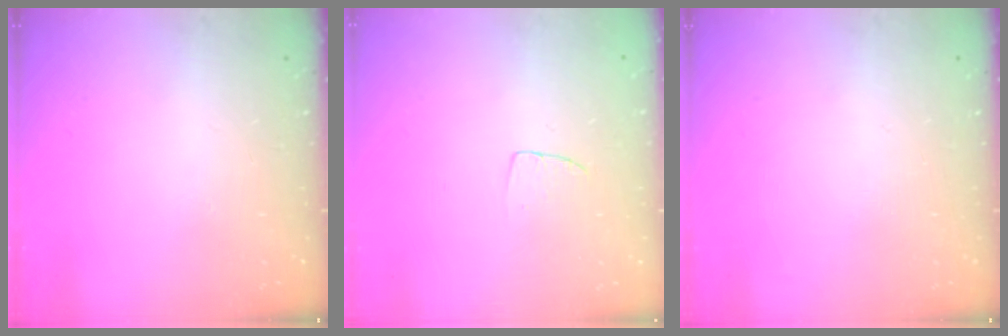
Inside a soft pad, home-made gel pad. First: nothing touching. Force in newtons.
{"total": 3.8, "press": 3.7, "slide": 0.2}
{"total": 0.0}